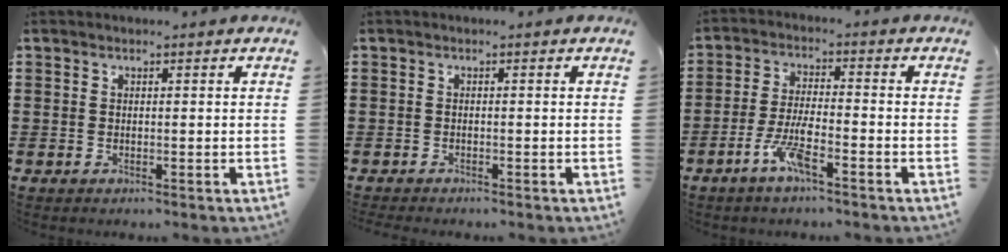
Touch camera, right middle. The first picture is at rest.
{"total": 0.7, "force": [-0.7, 0.0, 0.0], "torque": [-0.002, -0.002, -0.014]}
{"total": 6.0, "force": [-3.4, 1.3, 4.8], "torque": [-0.105, -0.002, -0.065]}